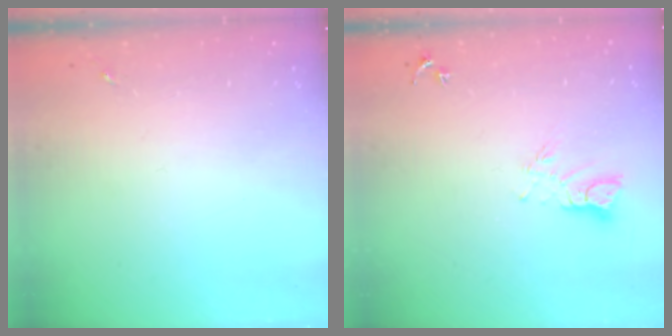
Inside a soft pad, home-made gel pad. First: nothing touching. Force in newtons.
{"total": 5.7, "press": 5.7, "slide": 0.5}